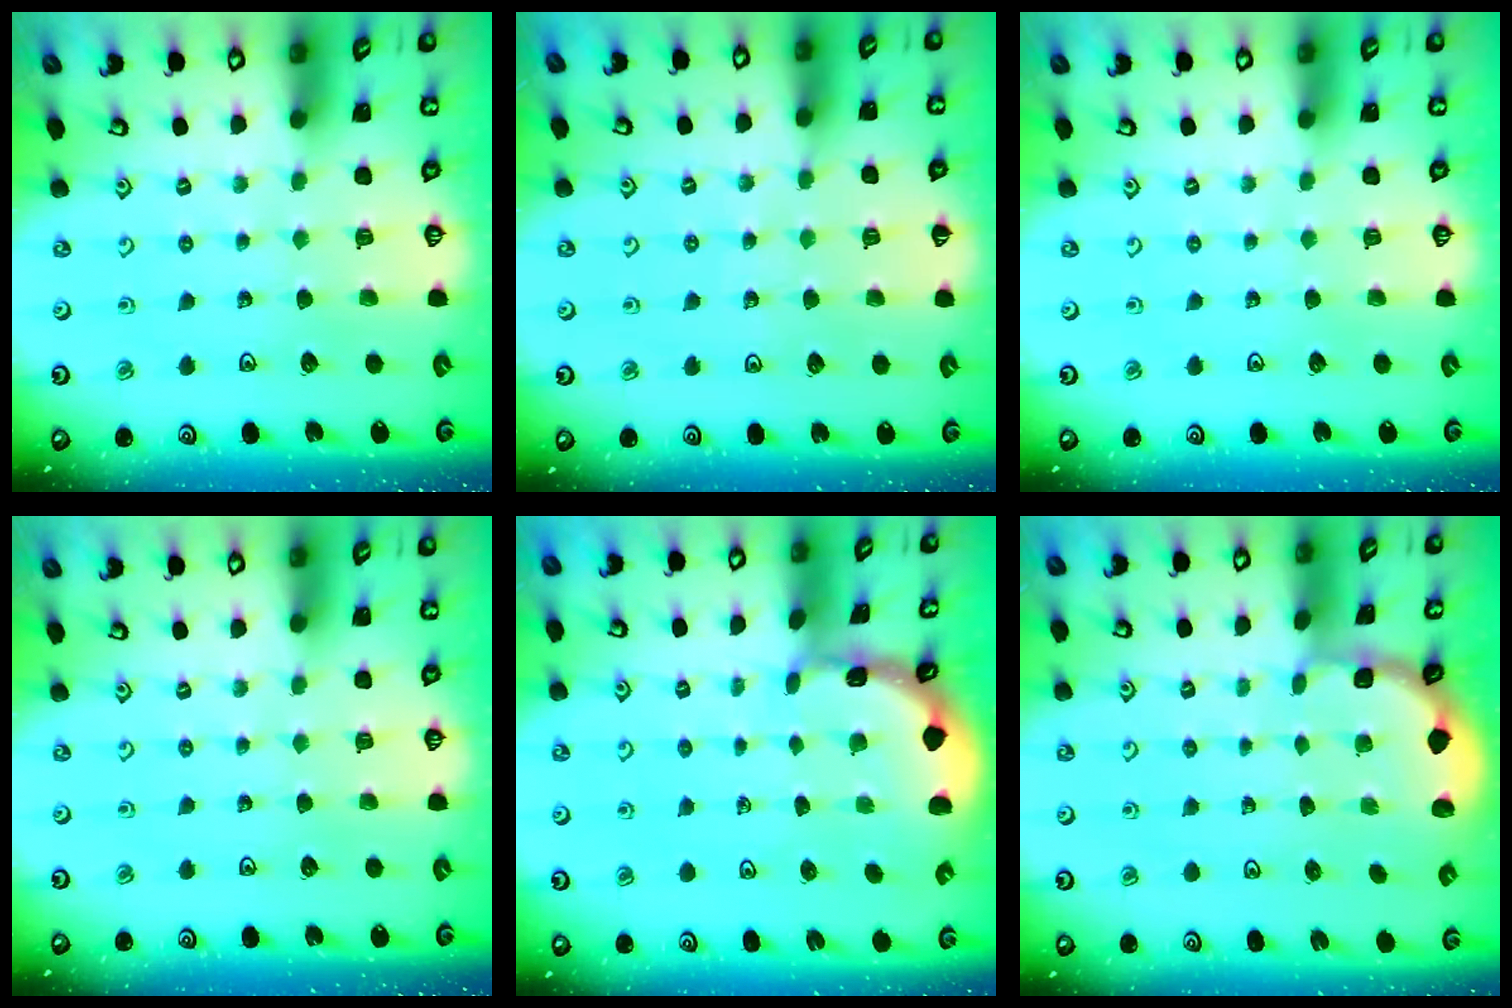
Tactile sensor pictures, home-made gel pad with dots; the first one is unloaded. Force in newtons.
{"total": 5.5, "press": 5.4, "slide": 0.7}
{"total": 0.0}
{"total": 0.0}
{"total": 1.4, "press": 1.4, "slide": 0.1}
{"total": 1.4, "press": 1.3, "slide": 0.3}